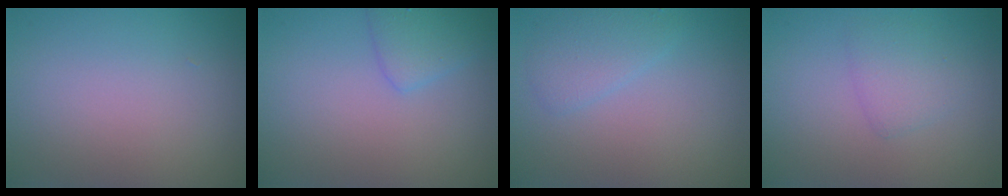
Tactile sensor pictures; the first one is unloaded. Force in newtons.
{"total": 2.2, "press": 2.2, "slide": 0.1}
{"total": 2.0, "press": 2.0, "slide": 0.1}
{"total": 1.9, "press": 1.9, "slide": 0.1}